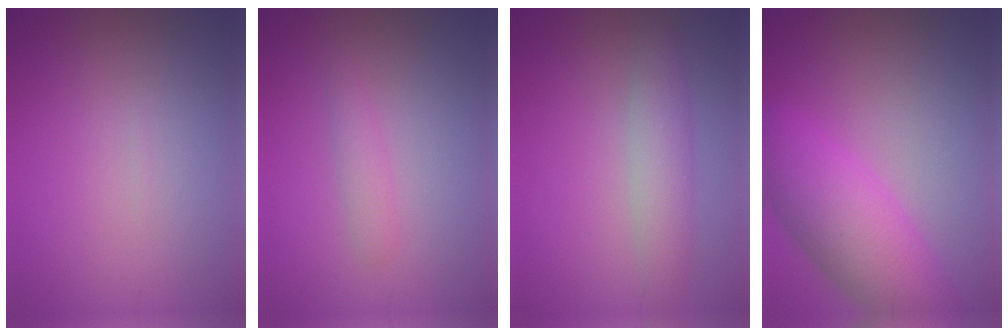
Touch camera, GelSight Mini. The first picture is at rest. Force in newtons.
{"total": 1.3, "press": 1.3, "slide": 0.0}
{"total": 3.0, "press": 3.0, "slide": 0.0}
{"total": 7.8, "press": 7.8, "slide": 0.2}